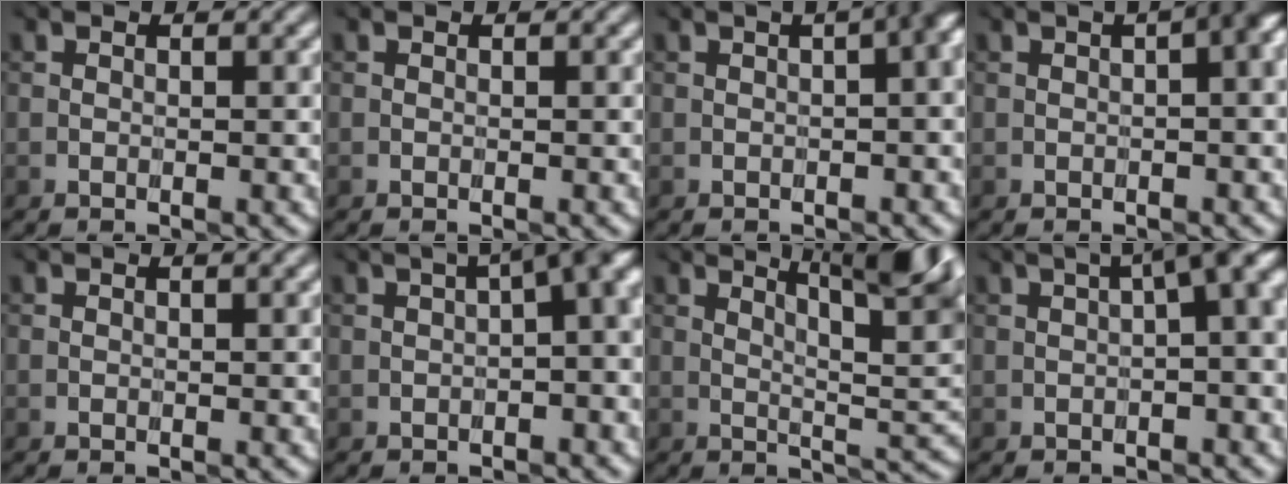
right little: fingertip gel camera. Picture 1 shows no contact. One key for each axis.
{"total": 0.0}
{"total": 9.4, "fx": 0.7, "fy": 4.9, "fz": 7.9, "tx": -0.062, "ty": 0.036, "tz": -0.009}
{"total": 6.9, "fx": 0.8, "fy": 3.0, "fz": 6.1, "tx": -0.056, "ty": 0.026, "tz": 0.002}
{"total": 0.7, "fx": 0.5, "fy": 0.1, "fz": 0.4, "tx": -0.008, "ty": -0.002, "tz": 0.005}
{"total": 5.8, "fx": 0.6, "fy": 2.1, "fz": 5.4, "tx": -0.063, "ty": 0.019, "tz": 0.009}
{"total": 9.4, "fx": 4.1, "fy": 2.3, "fz": 8.2, "tx": -0.093, "ty": 0.012, "tz": 0.061}
{"total": 6.1, "fx": 1.2, "fy": 1.9, "fz": 5.6, "tx": -0.065, "ty": 0.023, "tz": 0.017}